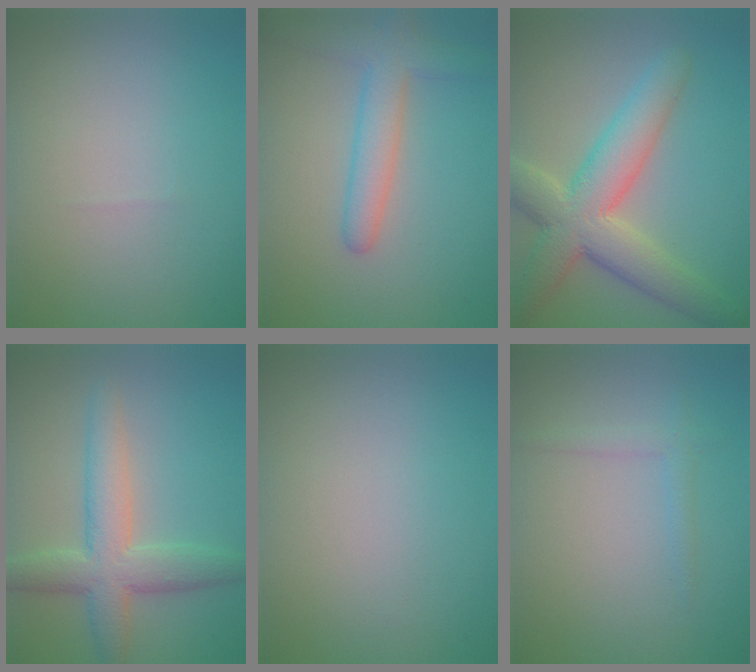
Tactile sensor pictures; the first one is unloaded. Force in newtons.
{"total": 4.4, "press": 4.4, "slide": 0.2}
{"total": 8.0, "press": 8.0, "slide": 0.5}
{"total": 5.4, "press": 5.4, "slide": 0.1}
{"total": 0.0}
{"total": 1.4, "press": 1.4, "slide": 0.0}